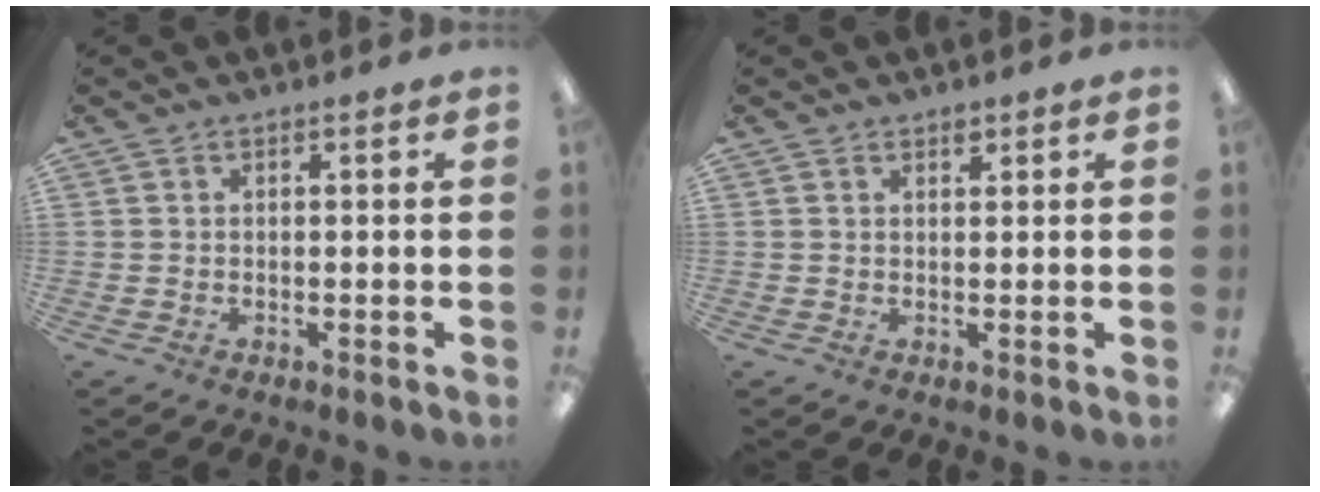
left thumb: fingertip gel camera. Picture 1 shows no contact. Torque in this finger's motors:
{"motor_torque": [0.19, 0.03, 0.10, -0.05, -0.06]}